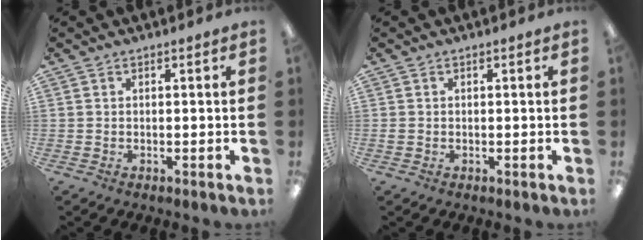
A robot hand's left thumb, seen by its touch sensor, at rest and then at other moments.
{"total": 0.6, "force": [0.1, 0.6, 0.2], "torque": [-0.005, 0.005, 0.000]}